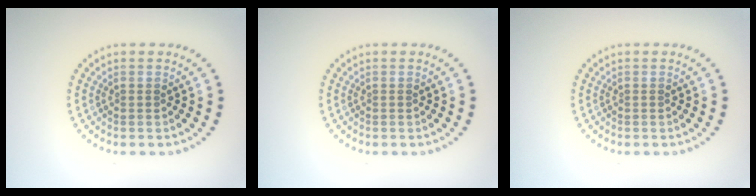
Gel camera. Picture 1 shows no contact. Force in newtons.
{"total": 0.0}
{"total": 0.0}